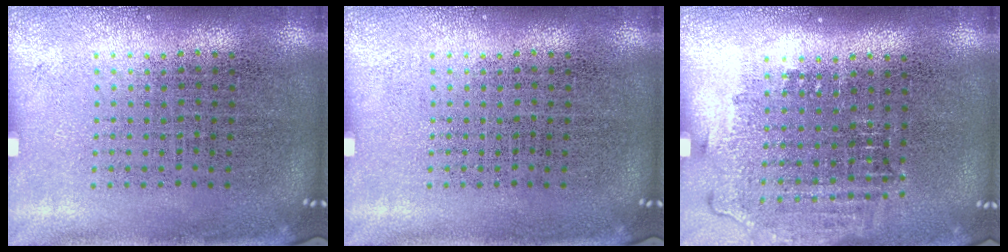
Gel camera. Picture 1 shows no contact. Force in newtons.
{"total": 0.0}
{"total": 1.3, "press": 1.1, "slide": 0.6}